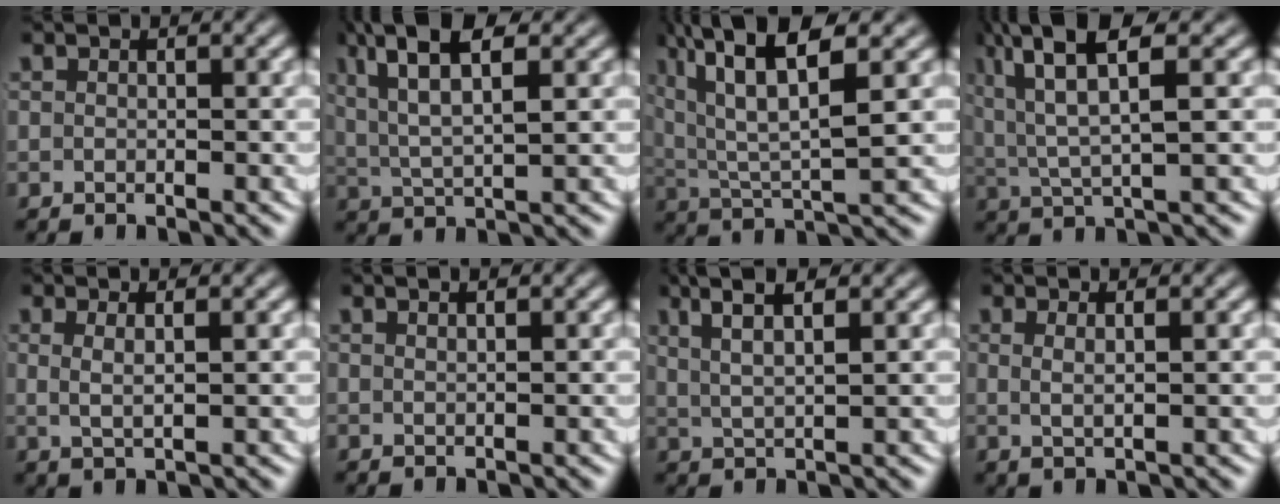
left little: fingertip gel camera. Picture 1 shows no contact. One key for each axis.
{"total": 7.0, "fx": 3.7, "fy": 2.5, "fz": 5.4, "tx": -0.104, "ty": 0.002, "tz": 0.064}
{"total": 9.1, "fx": 4.4, "fy": 3.5, "fz": 7.2, "tx": -0.141, "ty": 0.002, "tz": 0.076}
{"total": 7.3, "fx": 3.3, "fy": 2.4, "fz": 6.1, "tx": -0.117, "ty": 0.001, "tz": 0.057}
{"total": 2.2, "fx": 0.8, "fy": 0.5, "fz": 2.0, "tx": -0.035, "ty": -0.006, "tz": 0.022}
{"total": 0.9, "fx": 0.7, "fy": -0.4, "fz": 0.4, "tx": -0.005, "ty": -0.002, "tz": 0.015}
{"total": 5.1, "fx": 3.2, "fy": 1.5, "fz": 3.7, "tx": -0.064, "ty": 0.010, "tz": 0.053}
{"total": 1.4, "fx": 0.6, "fy": -0.1, "fz": 1.3, "tx": -0.023, "ty": -0.010, "tz": 0.020}